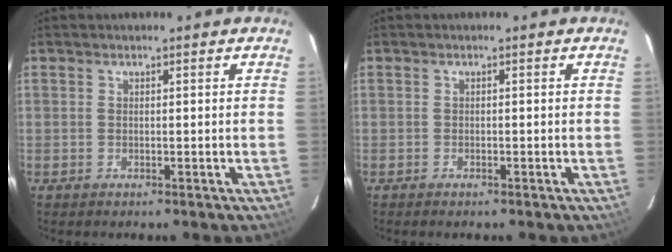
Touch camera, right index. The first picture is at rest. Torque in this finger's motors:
{"motor_torque": [0.00, -0.09, 0.03, 0.01]}